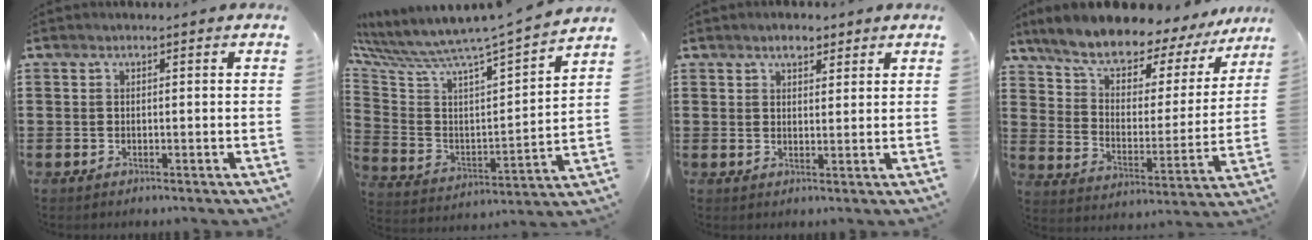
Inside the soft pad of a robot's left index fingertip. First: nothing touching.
{"total": 5.6, "force": [5.2, -0.4, 2.0], "torque": [-0.069, -0.069, 0.074]}
{"total": 2.9, "force": [2.3, 1.3, 1.3], "torque": [-0.023, 0.004, 0.040]}
{"total": 7.7, "force": [6.8, 2.4, 2.6], "torque": [-0.083, -0.054, 0.111]}